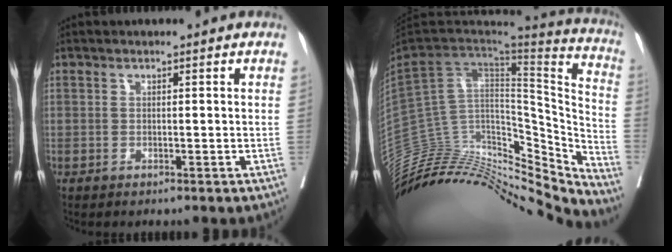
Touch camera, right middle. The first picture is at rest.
{"total": 34.5, "force": [-31.3, 9.4, 11.0], "torque": [-0.172, 0.005, -0.459]}